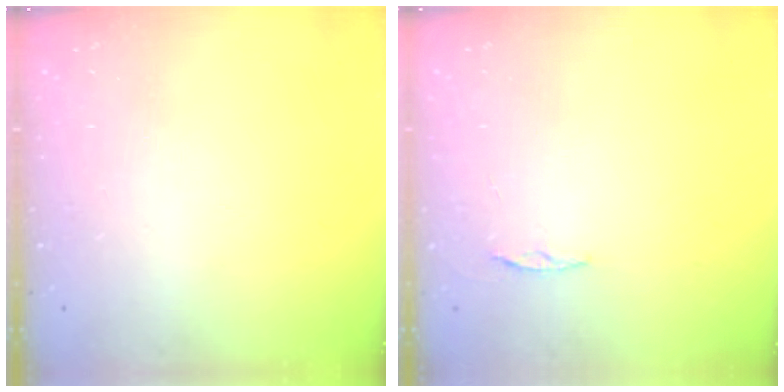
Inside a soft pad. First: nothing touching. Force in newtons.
{"total": 3.1, "press": 3.1, "slide": 0.3}